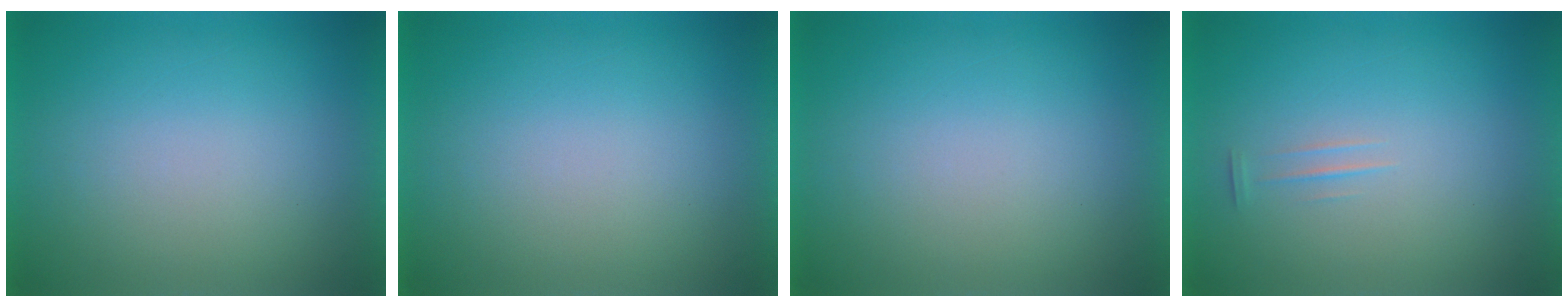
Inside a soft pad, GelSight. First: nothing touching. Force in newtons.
{"total": 1.0}
{"total": 1.2}
{"total": 1.4}